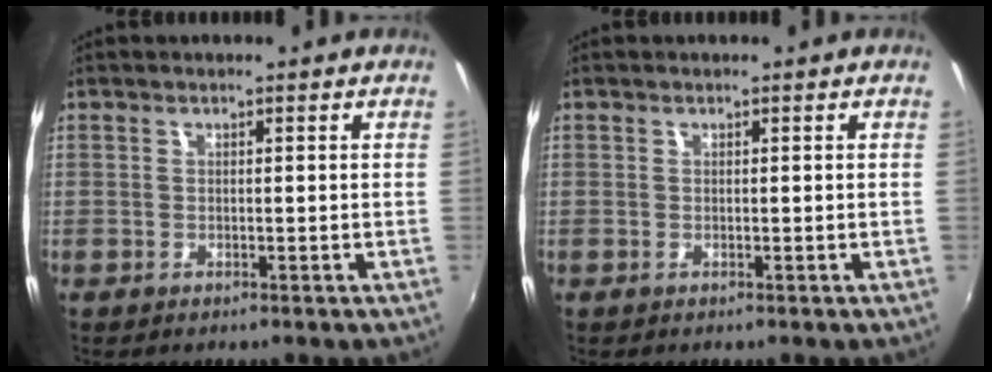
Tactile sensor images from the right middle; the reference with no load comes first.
{"total": 0.0}